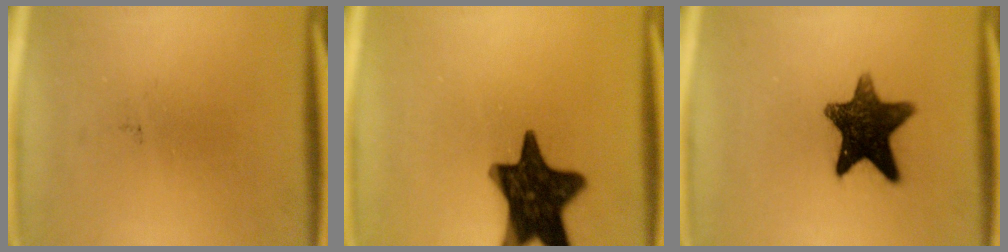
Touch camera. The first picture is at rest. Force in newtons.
{"total": 16.6}
{"total": 12.8}